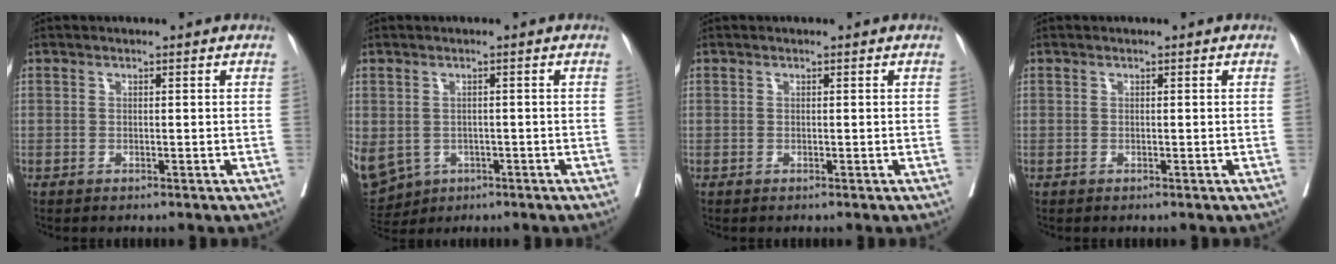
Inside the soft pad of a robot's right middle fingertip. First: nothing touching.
{"total": 22.6, "force": [-7.8, 18.9, 9.7], "torque": [-0.356, -0.025, -0.104]}
{"total": 0.0}
{"total": 0.0}